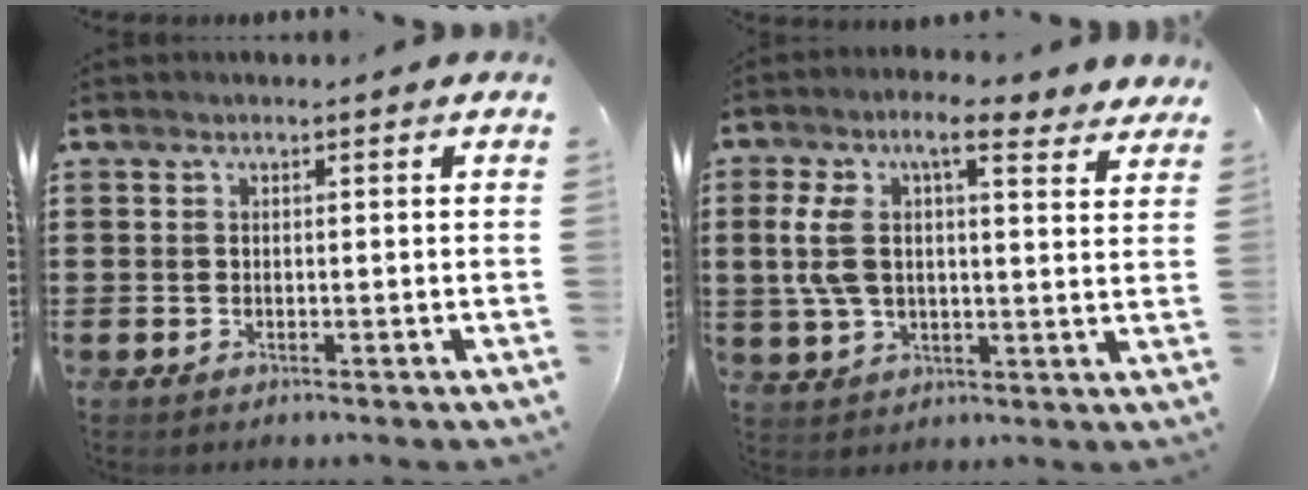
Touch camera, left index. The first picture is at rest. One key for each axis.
{"total": 10.5, "fx": 5.6, "fy": 4.0, "fz": 7.9, "tx": -0.164, "ty": 0.003, "tz": 0.099}